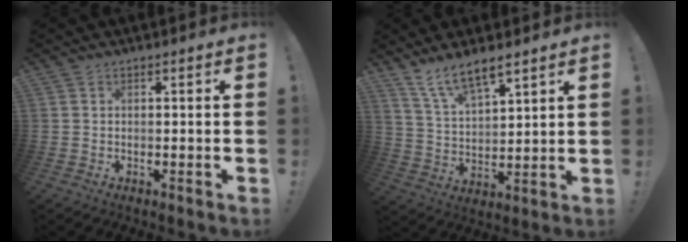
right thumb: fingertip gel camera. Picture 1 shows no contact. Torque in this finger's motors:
{"motor_torque": [-0.08, 0.19, -0.03, 0.23, 0.15]}